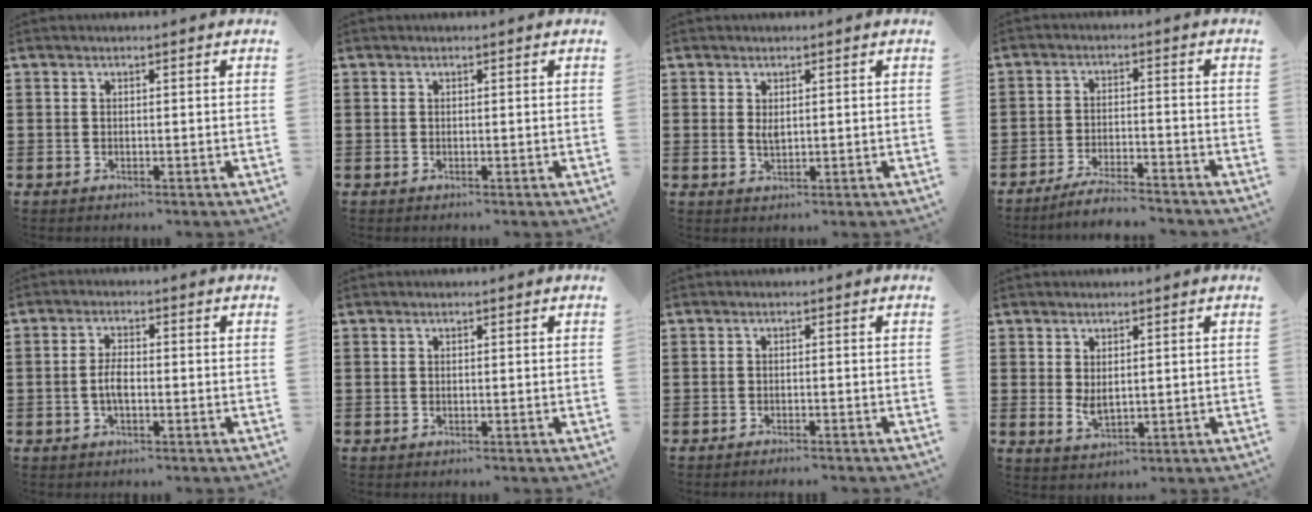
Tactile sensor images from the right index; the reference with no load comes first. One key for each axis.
{"total": 0.0}
{"total": 1.7, "fx": 0.7, "fy": 0.8, "fz": 1.4, "tx": -0.030, "ty": 0.003, "tz": 0.012}
{"total": 4.5, "fx": -4.2, "fy": 0.2, "fz": 1.5, "tx": -0.035, "ty": -0.001, "tz": -0.085}
{"total": 3.5, "fx": -0.7, "fy": 1.5, "fz": 3.1, "tx": -0.073, "ty": 0.000, "tz": -0.018}
{"total": 0.0}
{"total": 1.1, "fx": -1.0, "fy": -0.1, "fz": 0.2, "tx": -0.006, "ty": 0.000, "tz": -0.021}
{"total": 2.6, "fx": 0.5, "fy": 1.4, "fz": 2.1, "tx": -0.041, "ty": 0.003, "tz": 0.010}